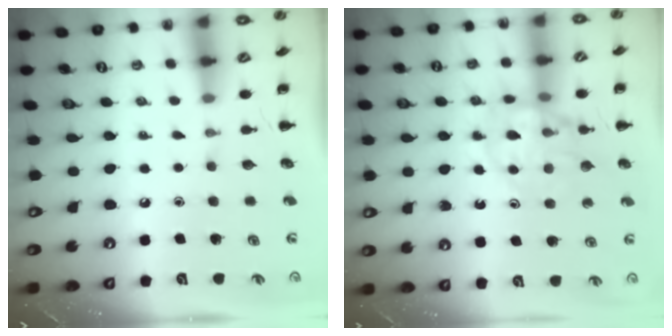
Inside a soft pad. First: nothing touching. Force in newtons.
{"total": 13.0, "press": 12.7, "slide": 2.8}